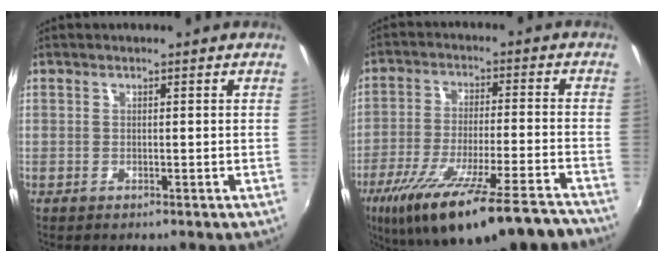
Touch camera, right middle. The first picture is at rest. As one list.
[{"total": 24.9, "force": [-19.2, 4.2, 15.2], "torque": [-0.263, -0.065, -0.287]}]